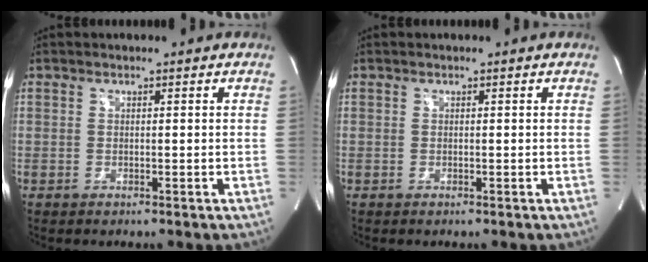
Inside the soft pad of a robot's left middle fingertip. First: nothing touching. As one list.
[{"total": 0.0}]